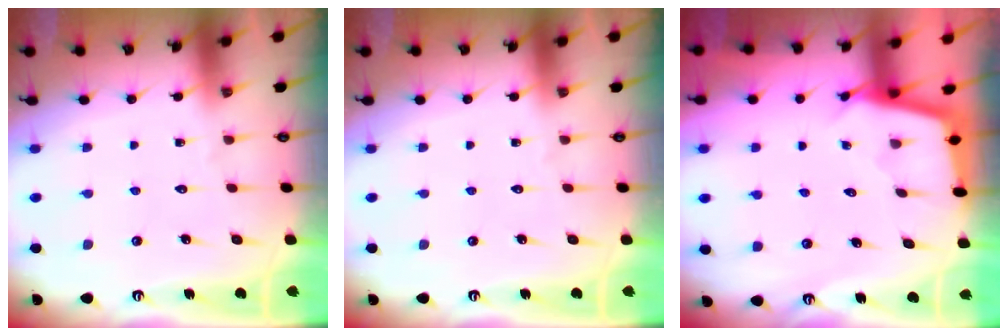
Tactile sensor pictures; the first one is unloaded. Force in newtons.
{"total": 0.0}
{"total": 2.4, "press": 2.4, "slide": 0.2}